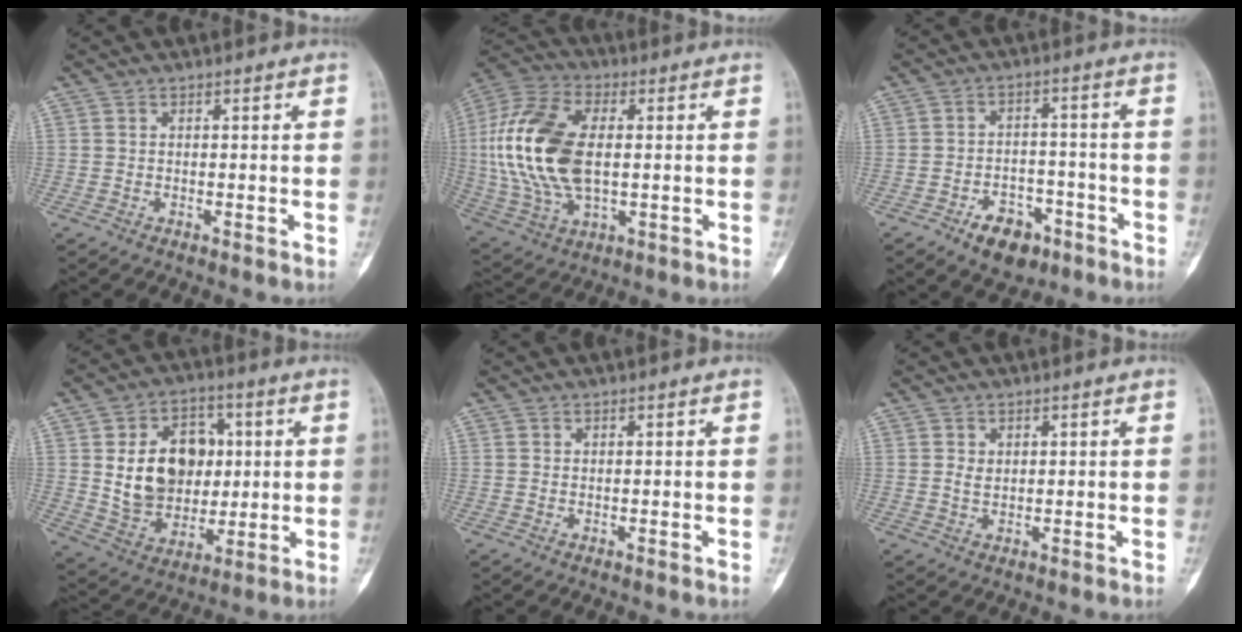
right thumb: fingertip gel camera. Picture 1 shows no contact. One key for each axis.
{"total": 20.7, "fx": 1.0, "fy": 11.7, "fz": 17.0, "tx": -0.360, "ty": 0.004, "tz": 0.023}
{"total": 8.4, "fx": -4.9, "fy": 5.2, "fz": 4.4, "tx": -0.039, "ty": 0.032, "tz": -0.072}
{"total": 16.1, "fx": 2.4, "fy": 12.2, "fz": 10.2, "tx": -0.121, "ty": -0.002, "tz": 0.053}
{"total": 0.0}
{"total": 1.8, "fx": 0.6, "fy": 1.3, "fz": 1.0, "tx": -0.012, "ty": -0.005, "tz": 0.015}